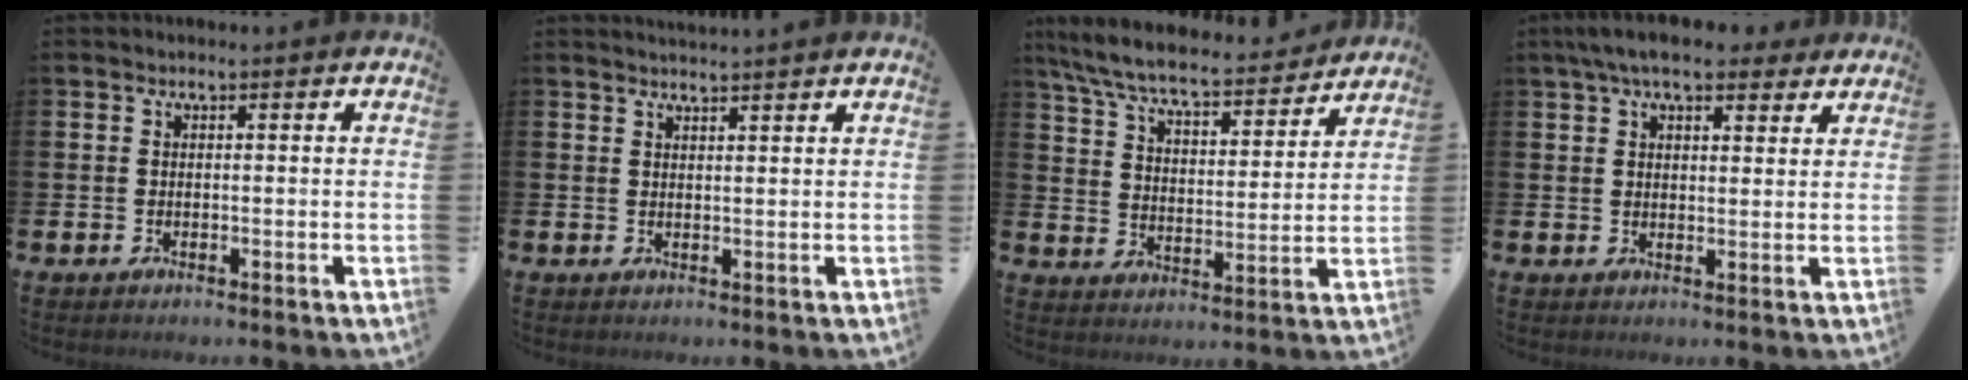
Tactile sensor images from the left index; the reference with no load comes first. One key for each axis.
{"total": 1.8, "fx": 1.8, "fy": -0.2, "fz": 0.1, "tx": -0.003, "ty": -0.008, "tz": 0.033}
{"total": 8.0, "fx": 7.3, "fy": 1.2, "fz": 3.0, "tx": -0.095, "ty": -0.049, "tz": 0.124}
{"total": 6.6, "fx": 5.6, "fy": 2.0, "fz": 2.9, "tx": -0.063, "ty": -0.011, "tz": 0.102}